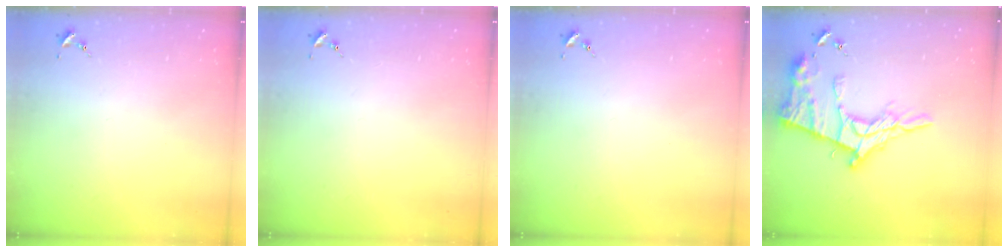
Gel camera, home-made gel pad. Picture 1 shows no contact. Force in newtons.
{"total": 0.0}
{"total": 0.0}
{"total": 18.5, "press": 18.4, "slide": 1.5}